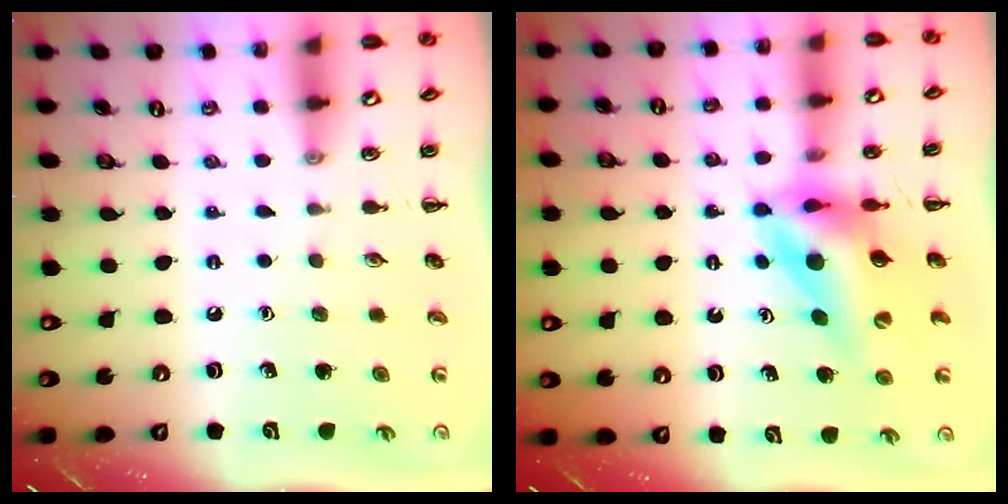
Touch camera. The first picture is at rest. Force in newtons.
{"total": 12.0, "press": 11.4, "slide": 3.7}